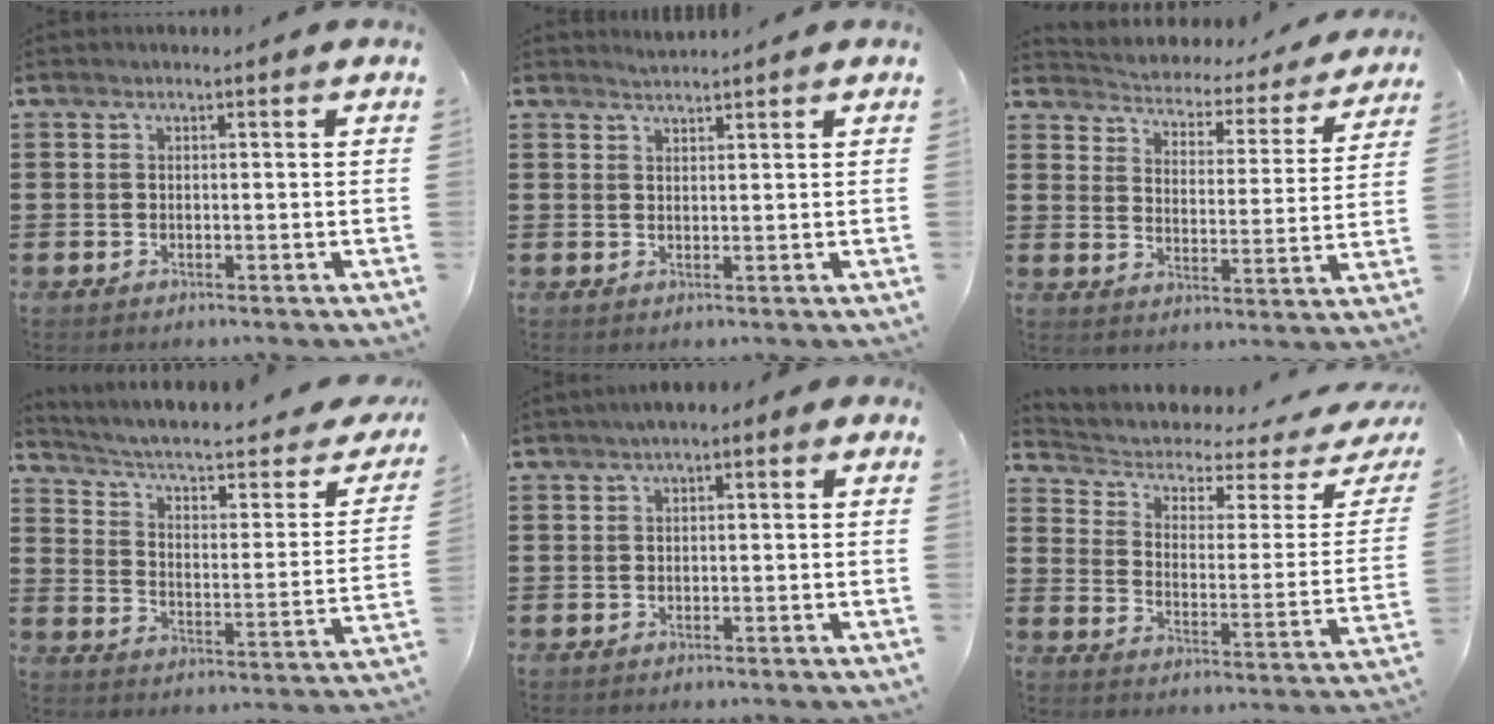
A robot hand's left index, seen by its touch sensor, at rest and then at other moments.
{"total": 1.5, "force": [1.5, -0.2, 0.0], "torque": [-0.003, 0.002, 0.029]}
{"total": 2.6, "force": [2.6, 0.6, 0.2], "torque": [-0.023, -0.027, 0.033]}
{"total": 4.4, "force": [3.0, 1.1, 3.0], "torque": [-0.076, -0.031, 0.040]}
{"total": 1.9, "force": [-1.2, 0.8, 1.1], "torque": [-0.030, 0.004, -0.030]}
{"total": 2.6, "force": [1.4, 1.5, 1.6], "torque": [-0.048, -0.016, 0.013]}